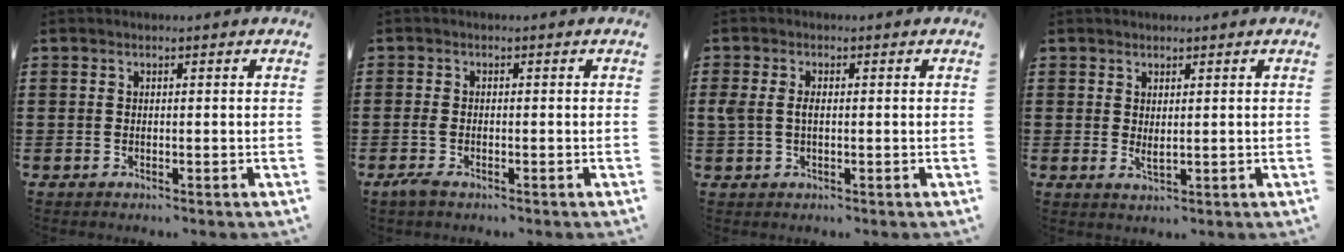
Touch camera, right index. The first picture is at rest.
{"total": 1.7, "force": [-1.0, 0.6, 1.2], "torque": [-0.031, -0.004, -0.023]}
{"total": 2.3, "force": [0.0, 1.3, 1.9], "torque": [-0.054, 0.000, -0.005]}
{"total": 1.6, "force": [0.9, 0.4, 1.2], "torque": [-0.024, -0.001, 0.016]}